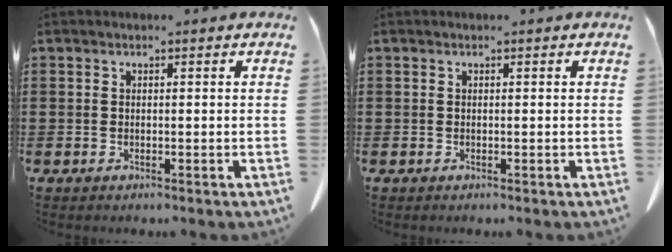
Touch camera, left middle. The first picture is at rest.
{"total": 0.0}